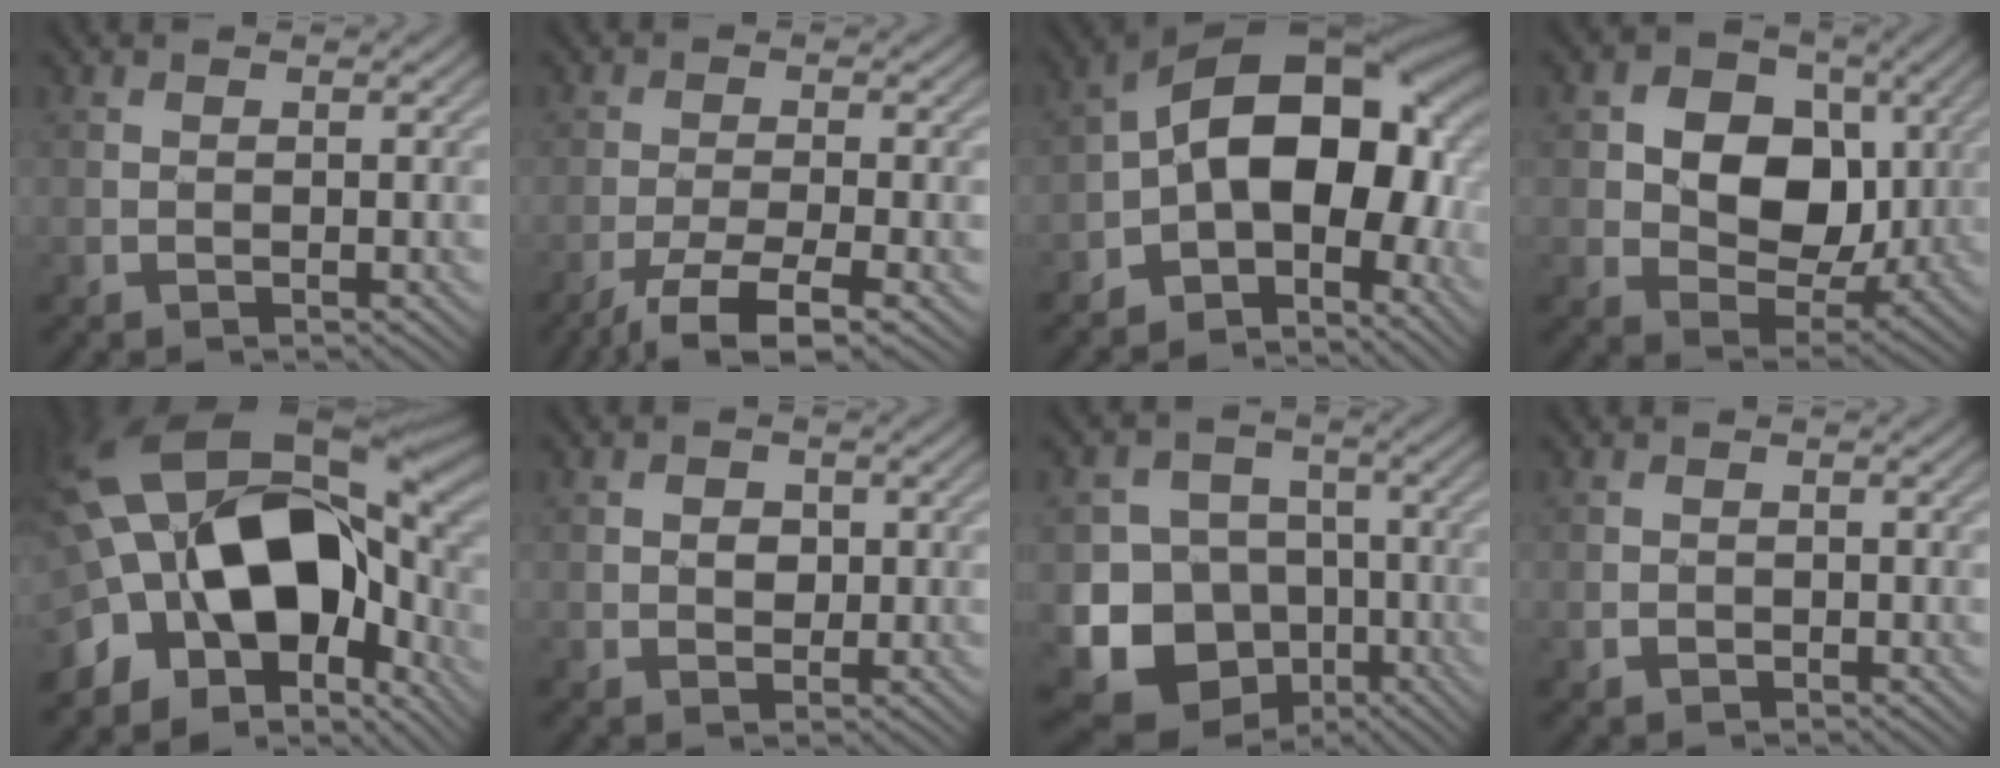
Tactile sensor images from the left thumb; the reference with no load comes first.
{"total": 5.5, "force": [-3.4, 1.2, 4.1], "torque": [-0.079, -0.006, -0.065]}
{"total": 15.5, "force": [-3.0, 9.2, 12.1], "torque": [-0.182, 0.010, -0.065]}
{"total": 10.1, "force": [1.5, 7.8, 6.3], "torque": [-0.117, 0.000, 0.010]}
{"total": 20.3, "force": [-1.4, 12.5, 16.0], "torque": [-0.315, -0.017, -0.016]}
{"total": 2.0, "force": [0.2, 1.7, 1.1], "torque": [-0.020, -0.003, -0.001]}
{"total": 14.1, "force": [-5.0, 12.1, 5.2], "torque": [-0.129, -0.044, -0.108]}
{"total": 1.0, "force": [-0.4, 0.9, 0.3], "torque": [-0.004, -0.004, -0.010]}